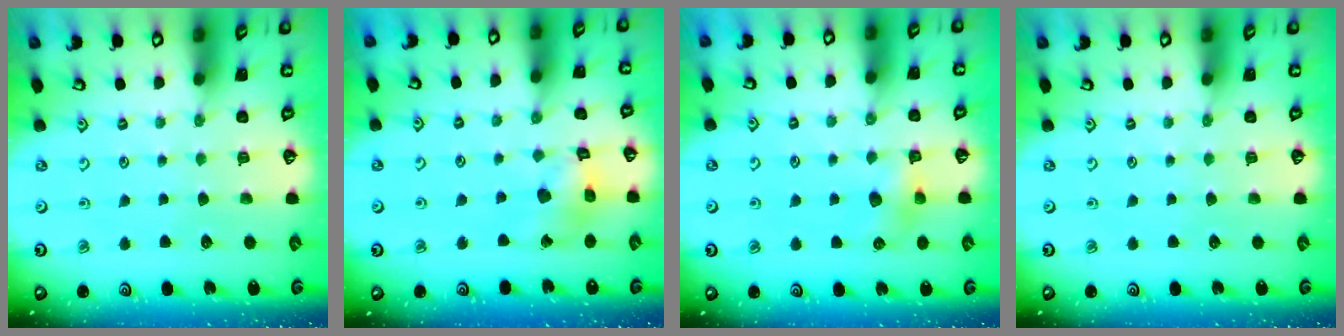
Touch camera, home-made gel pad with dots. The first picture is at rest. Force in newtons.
{"total": 10.0, "press": 9.9, "slide": 1.0}
{"total": 5.5, "press": 5.4, "slide": 0.7}
{"total": 0.0}